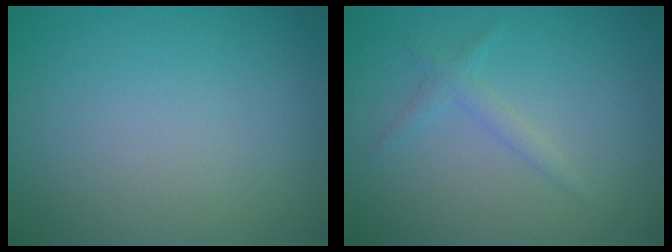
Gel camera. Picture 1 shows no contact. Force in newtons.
{"total": 1.3, "press": 1.3, "slide": 0.0}